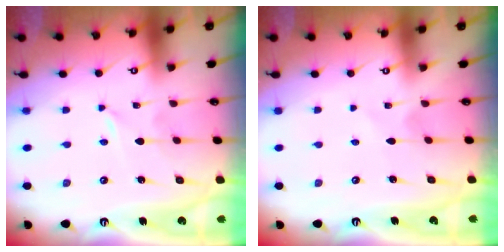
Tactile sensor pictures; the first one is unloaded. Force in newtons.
{"total": 1.6, "press": 1.6, "slide": 0.2}